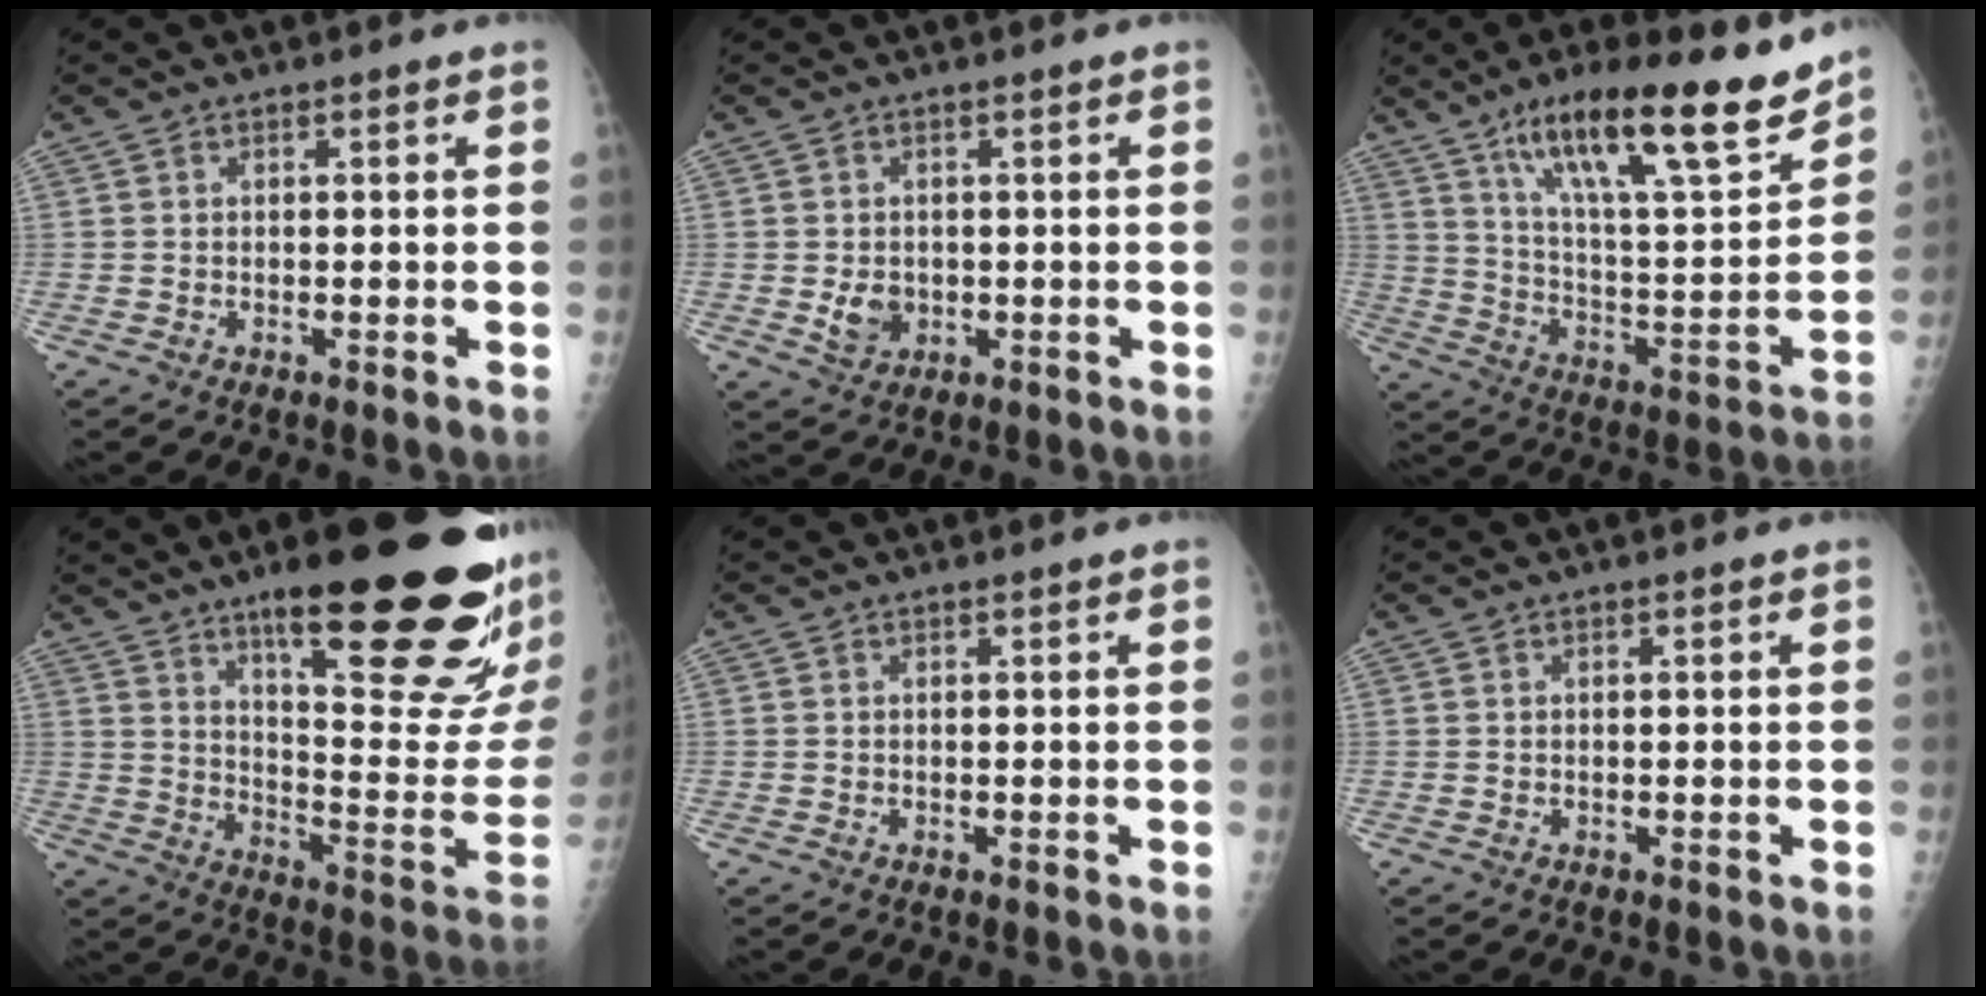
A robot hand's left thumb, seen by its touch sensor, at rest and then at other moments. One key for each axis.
{"total": 3.6, "fx": -0.2, "fy": 3.0, "fz": 2.1, "tx": -0.024, "ty": -0.003, "tz": 0.005}
{"total": 23.9, "fx": 16.2, "fy": 5.2, "fz": 16.8, "tx": -0.245, "ty": -0.067, "tz": 0.271}
{"total": 28.9, "fx": 16.7, "fy": 6.0, "fz": 22.8, "tx": -0.264, "ty": -0.071, "tz": 0.259}
{"total": 0.0}
{"total": 0.0}